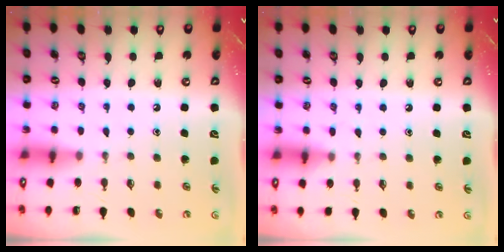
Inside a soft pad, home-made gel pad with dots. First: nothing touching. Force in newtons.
{"total": 4.7, "press": 4.7, "slide": 0.7}